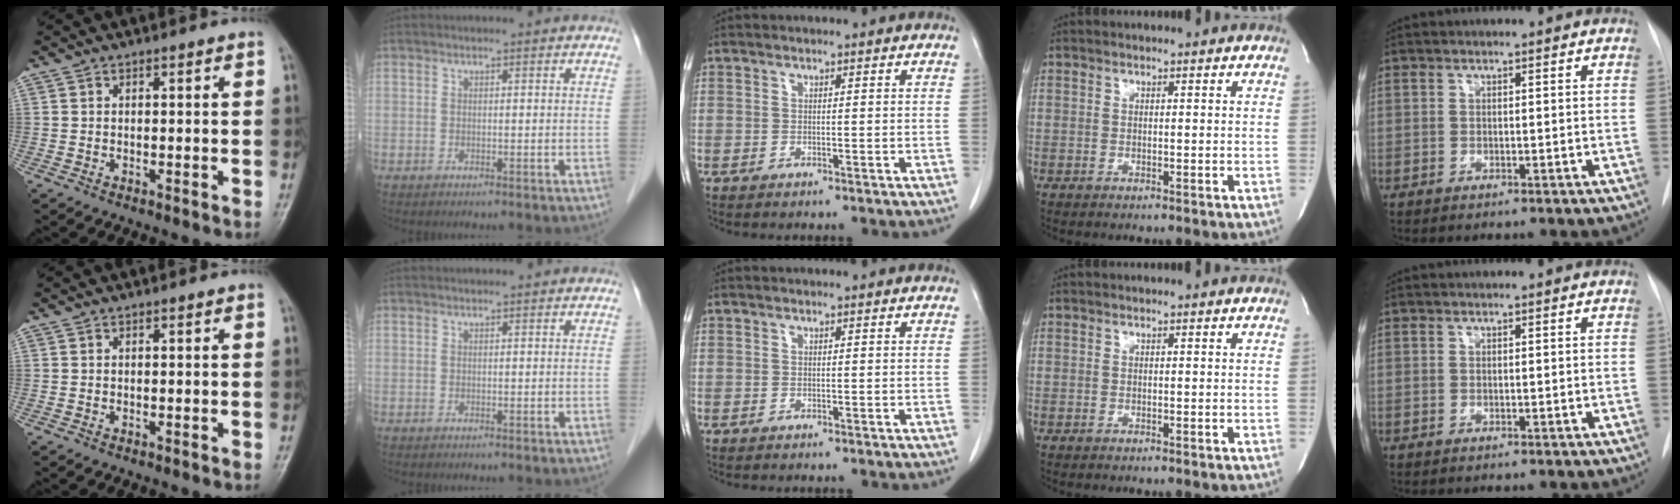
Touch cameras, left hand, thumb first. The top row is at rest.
{}